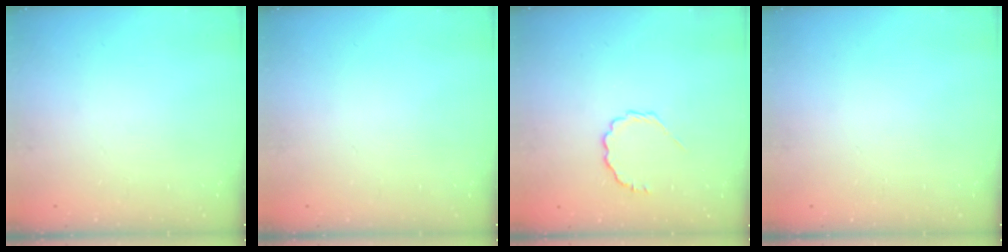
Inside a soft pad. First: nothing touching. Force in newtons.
{"total": 0.0}
{"total": 4.0, "press": 3.9, "slide": 1.0}
{"total": 0.0}